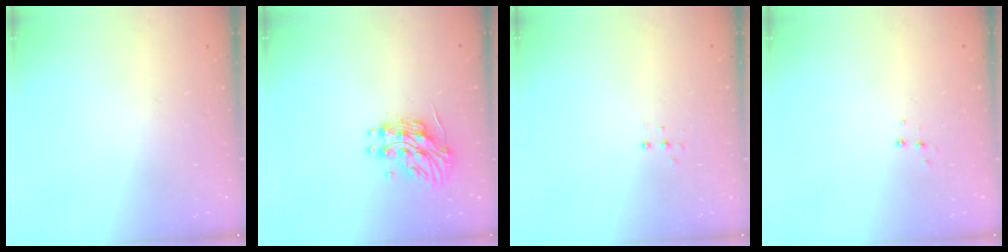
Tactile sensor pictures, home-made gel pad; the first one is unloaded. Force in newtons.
{"total": 14.0, "press": 13.9, "slide": 0.8}
{"total": 3.6, "press": 3.5, "slide": 0.8}
{"total": 4.5, "press": 4.5, "slide": 0.4}